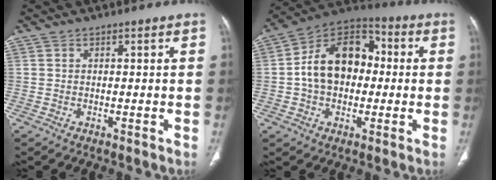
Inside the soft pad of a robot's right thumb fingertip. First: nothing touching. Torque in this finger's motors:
{"motor_torque": [1.88, 2.04, 1.46, -0.43, 0.14]}